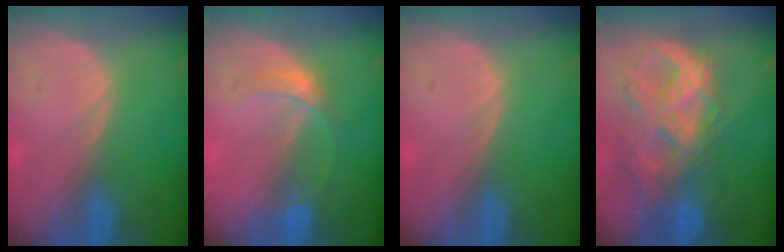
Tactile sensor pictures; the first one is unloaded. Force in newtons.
{"total": 3.3, "press": 3.3, "slide": 0.2}
{"total": 0.0}
{"total": 10.7, "press": 9.0, "slide": 5.7}